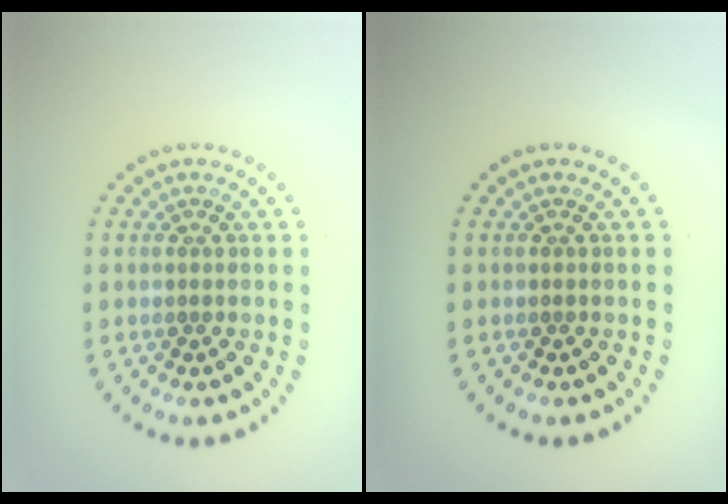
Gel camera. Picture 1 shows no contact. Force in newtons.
{"total": 0.0}